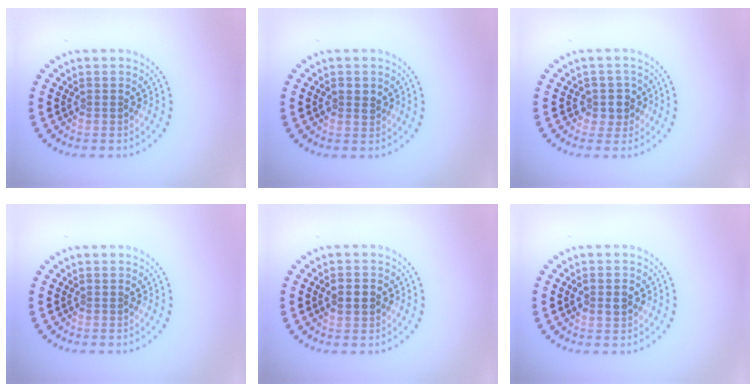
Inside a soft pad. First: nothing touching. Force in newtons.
{"total": 1.5, "press": 1.5, "slide": 0.1}
{"total": 2.1, "press": 1.6, "slide": 1.3}
{"total": 0.0}
{"total": 2.5, "press": 2.5, "slide": 0.1}
{"total": 1.8, "press": 1.8, "slide": 0.1}